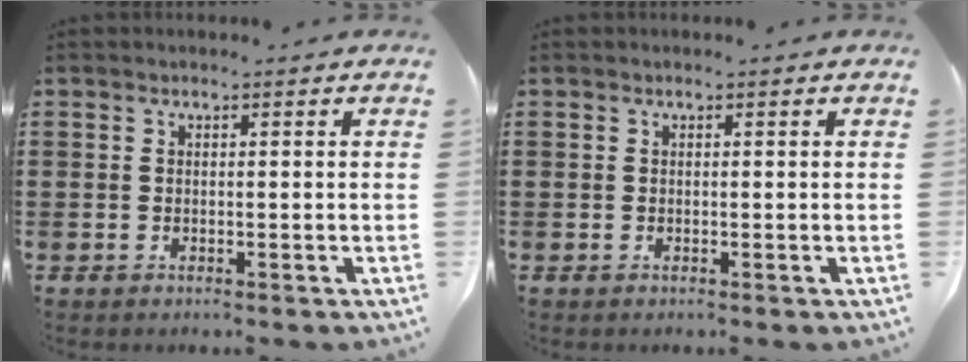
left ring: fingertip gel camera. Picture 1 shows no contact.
{"total": 0.0}